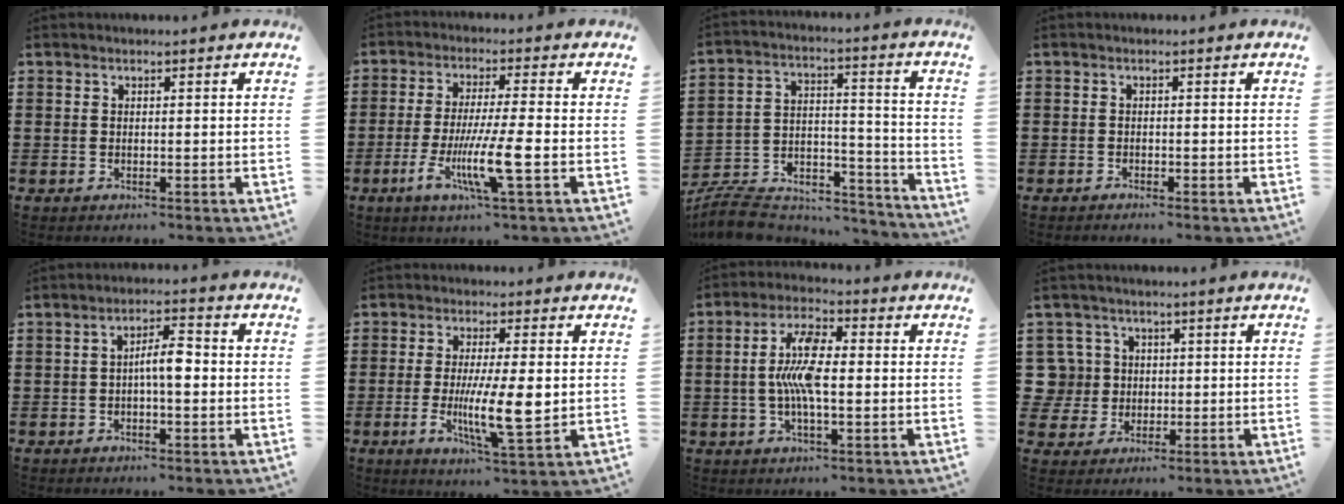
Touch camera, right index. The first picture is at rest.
{"total": 9.4, "force": [-3.0, 0.3, 8.9], "torque": [-0.182, -0.022, -0.061]}
{"total": 8.3, "force": [-7.6, 2.6, 1.9], "torque": [-0.037, 0.013, -0.148]}
{"total": 0.6, "force": [-0.6, 0.0, 0.1], "torque": [-0.003, -0.002, -0.013]}
{"total": 4.4, "force": [-0.4, 1.3, 4.2], "torque": [-0.077, 0.010, -0.010]}
{"total": 9.2, "force": [-0.8, 1.9, 8.9], "torque": [-0.174, -0.014, -0.016]}
{"total": 8.3, "force": [-0.2, 2.6, 7.9], "torque": [-0.164, 0.003, -0.010]}
{"total": 6.1, "force": [0.7, 5.9, 1.4], "torque": [-0.069, 0.013, 0.011]}